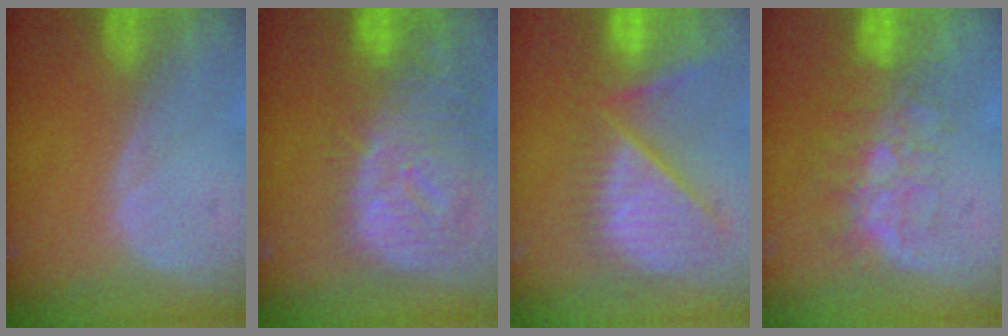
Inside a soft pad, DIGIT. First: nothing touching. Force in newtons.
{"total": 12.5, "press": 10.8, "slide": 6.3}
{"total": 11.7, "press": 10.4, "slide": 5.3}
{"total": 8.2, "press": 6.7, "slide": 4.6}